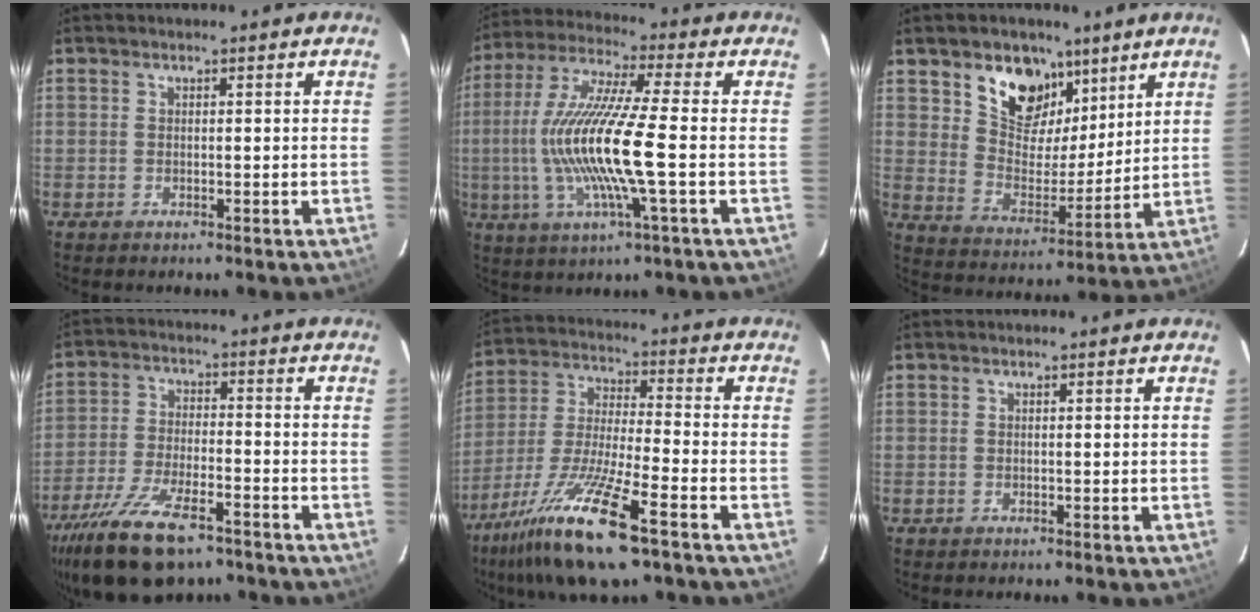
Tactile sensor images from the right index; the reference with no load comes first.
{"total": 15.8, "force": [-2.2, 0.5, 15.6], "torque": [-0.309, -0.007, -0.043]}
{"total": 13.0, "force": [8.1, 8.4, 5.8], "torque": [-0.109, -0.001, 0.147]}
{"total": 17.1, "force": [-12.0, 6.3, 10.5], "torque": [-0.225, -0.039, -0.209]}
{"total": 18.0, "force": [-11.2, 2.8, 13.8], "torque": [-0.290, -0.035, -0.215]}
{"total": 0.0}